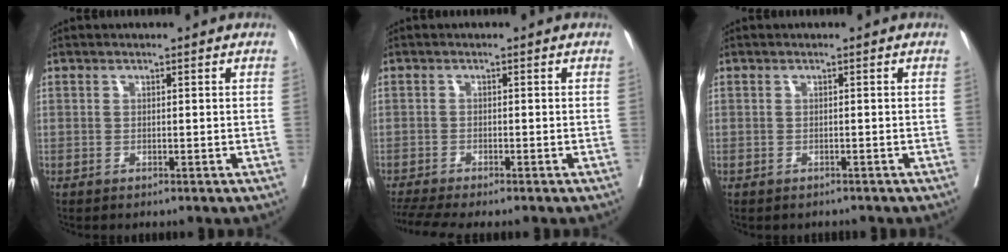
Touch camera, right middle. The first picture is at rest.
{"total": 6.0, "force": [-5.2, -0.1, 2.9], "torque": [-0.050, -0.010, -0.089]}
{"total": 1.1, "force": [-1.0, 0.4, -0.1], "torque": [-0.006, -0.001, -0.016]}